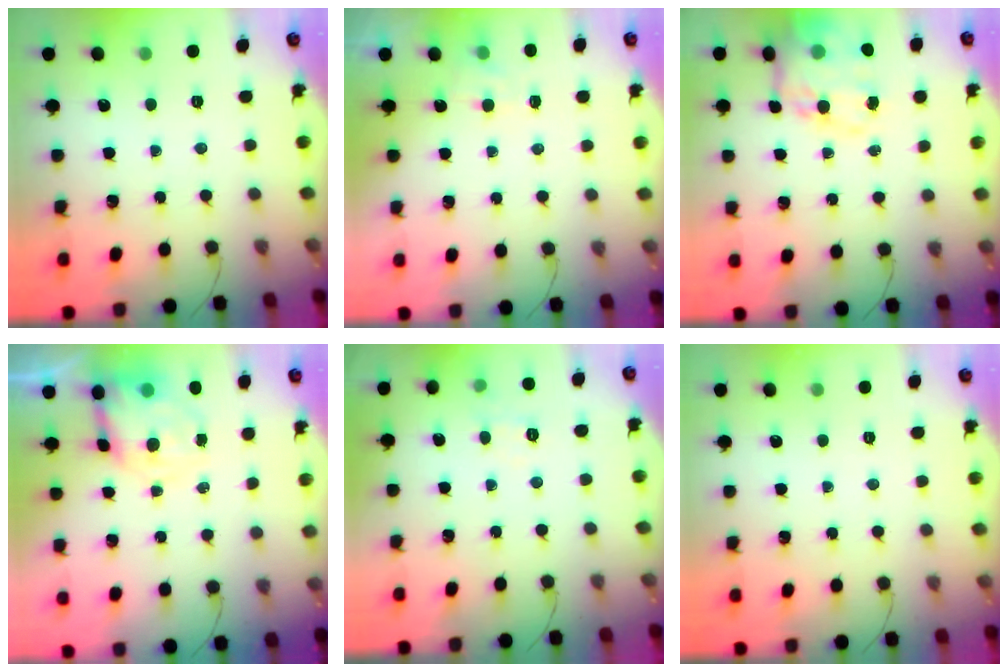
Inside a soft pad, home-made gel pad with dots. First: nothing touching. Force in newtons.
{"total": 4.0, "press": 3.7, "slide": 1.4}
{"total": 18.1, "press": 17.6, "slide": 4.0}
{"total": 6.6, "press": 6.3, "slide": 2.0}
{"total": 4.8, "press": 4.5, "slide": 1.7}
{"total": 0.0}